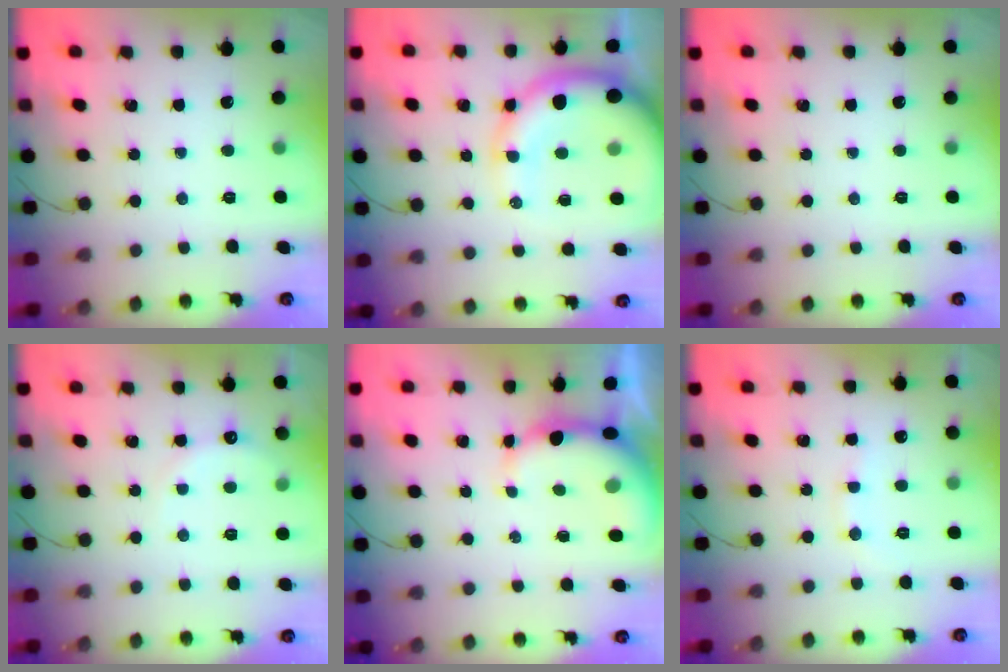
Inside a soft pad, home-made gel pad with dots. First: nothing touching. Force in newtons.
{"total": 15.6, "press": 15.3, "slide": 2.6}
{"total": 0.0}
{"total": 6.0, "press": 5.9, "slide": 1.3}
{"total": 8.3, "press": 8.1, "slide": 1.5}
{"total": 7.8, "press": 7.7, "slide": 1.3}